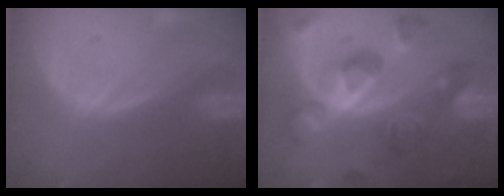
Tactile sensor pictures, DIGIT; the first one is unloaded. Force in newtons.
{"total": 11.4, "press": 11.4, "slide": 0.9}